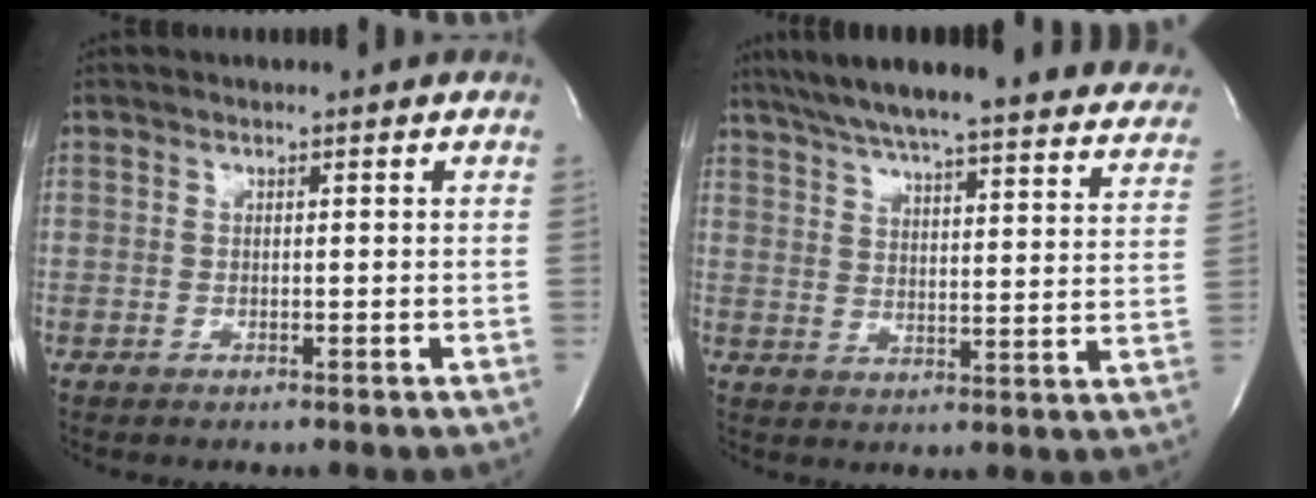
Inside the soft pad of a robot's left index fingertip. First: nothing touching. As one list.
[{"total": 32.1, "force": [28.3, 4.1, 14.5], "torque": [-0.223, -0.047, 0.347]}]